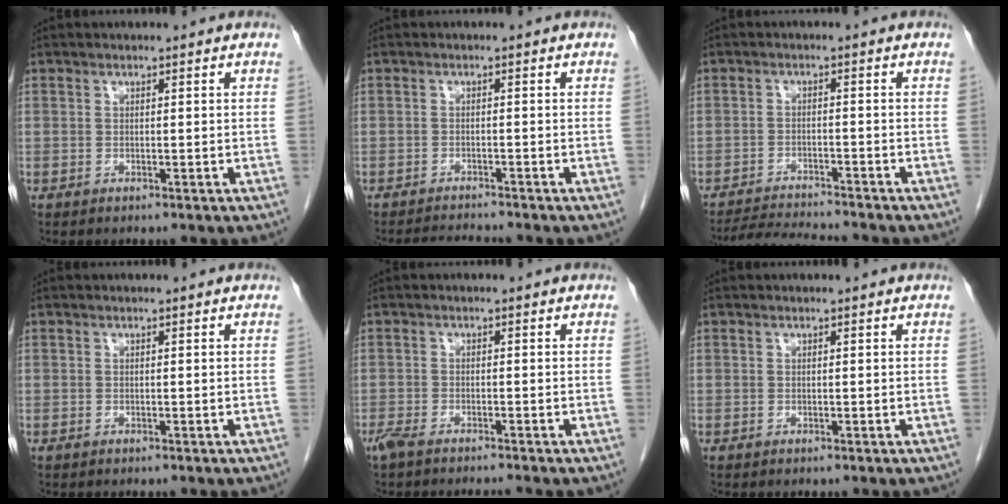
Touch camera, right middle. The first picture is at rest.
{"total": 2.6, "force": [-2.5, -0.8, 0.0], "torque": [-0.004, -0.018, -0.041]}
{"total": 6.1, "force": [-6.0, -0.7, 1.2], "torque": [-0.019, -0.015, -0.102]}
{"total": 0.0}
{"total": 4.4, "force": [-3.9, 0.1, 2.2], "torque": [-0.039, -0.010, -0.067]}
{"total": 0.0}